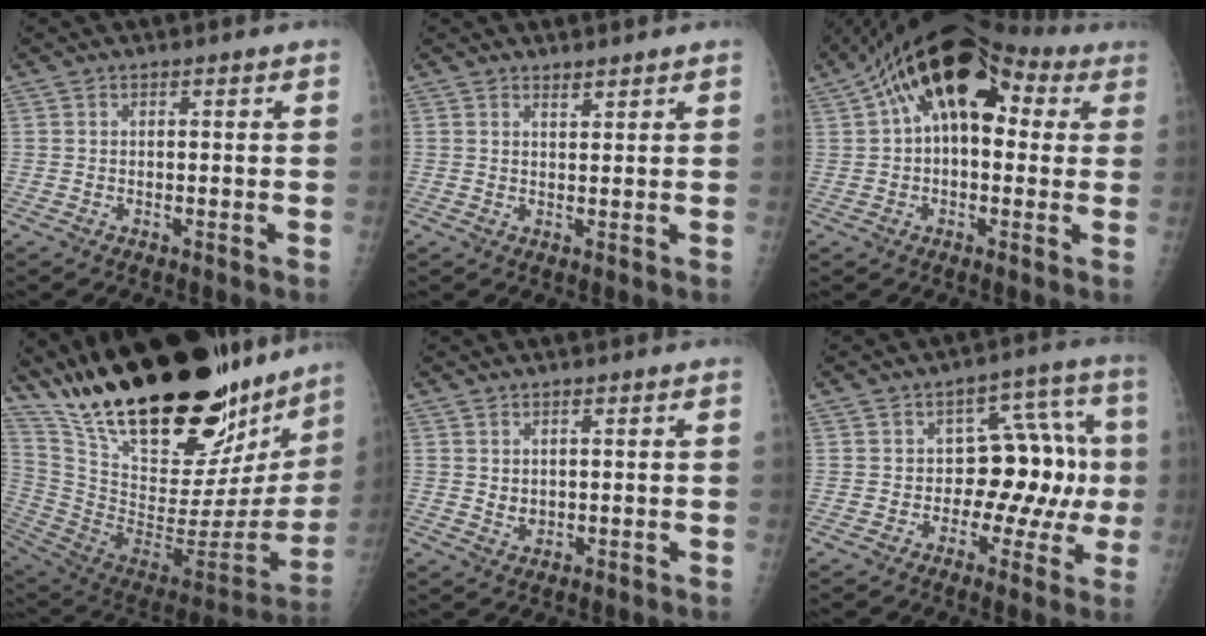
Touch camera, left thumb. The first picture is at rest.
{"total": 1.3, "force": [1.2, 0.3, 0.3], "torque": [0.002, -0.011, 0.020]}
{"total": 15.6, "force": [4.4, 9.2, 11.8], "torque": [-0.152, 0.042, 0.058]}
{"total": 39.9, "force": [30.6, 12.5, 22.3], "torque": [-0.349, -0.125, 0.473]}
{"total": 2.4, "force": [1.2, 1.6, 1.4], "torque": [-0.016, -0.012, 0.029]}
{"total": 12.5, "force": [-0.5, 7.9, 9.7], "torque": [-0.063, 0.043, -0.009]}